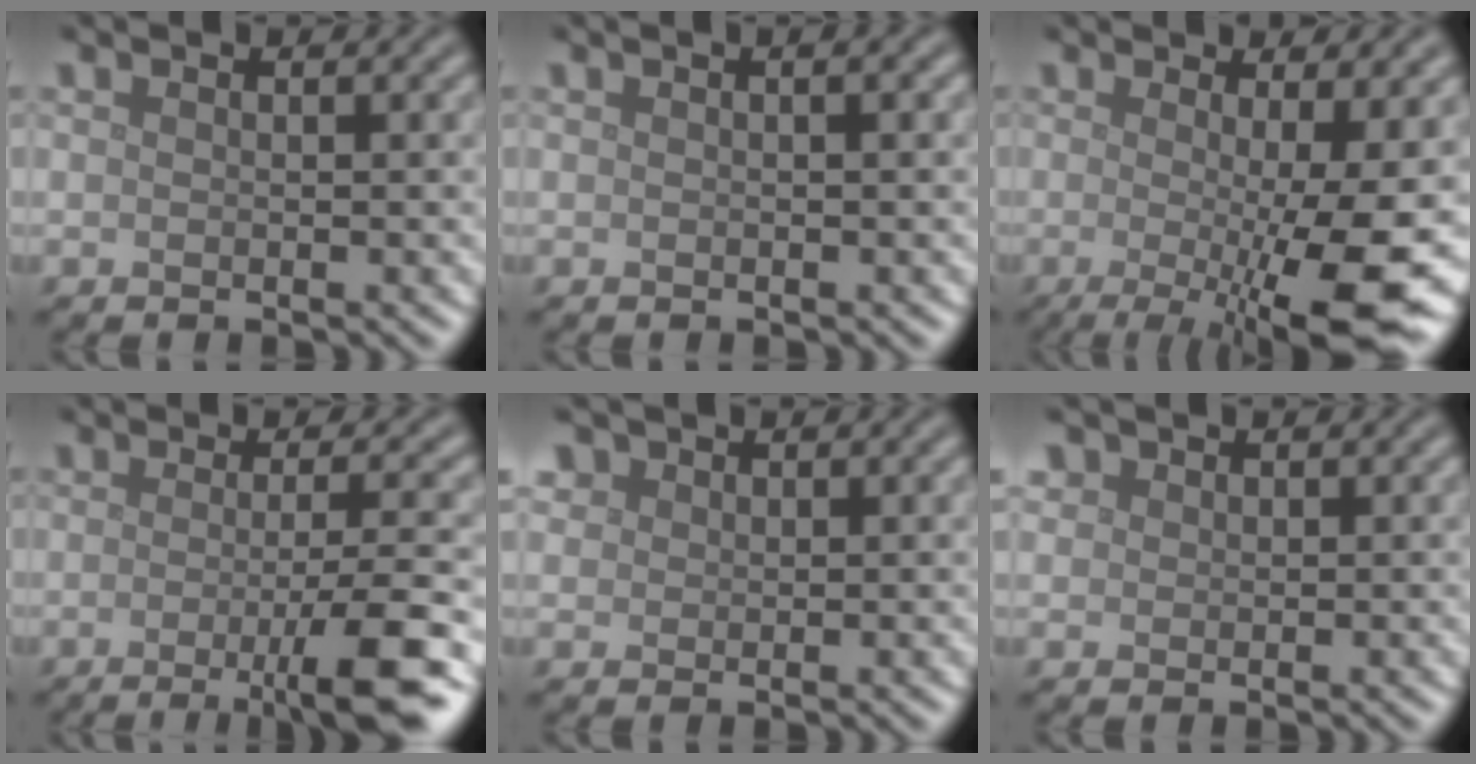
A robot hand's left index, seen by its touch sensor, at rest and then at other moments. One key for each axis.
{"total": 1.1, "fx": 0.3, "fy": 0.2, "fz": 1.0, "tx": -0.017, "ty": 0.006, "tz": 0.002}
{"total": 11.7, "fx": -1.9, "fy": 2.7, "fz": 11.2, "tx": -0.143, "ty": -0.015, "tz": -0.024}
{"total": 6.5, "fx": -1.8, "fy": 1.2, "fz": 6.2, "tx": -0.086, "ty": -0.007, "tz": -0.036}
{"total": 1.7, "fx": 1.0, "fy": 1.3, "fz": 0.4, "tx": -0.010, "ty": -0.002, "tz": 0.017}
{"total": 1.2, "fx": 0.7, "fy": 1.0, "fz": 0.2, "tx": -0.001, "ty": 0.001, "tz": 0.009}